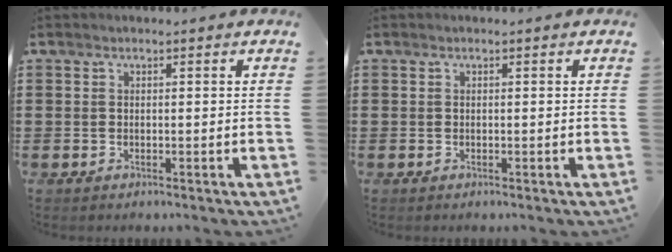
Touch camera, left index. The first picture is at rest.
{"total": 0.0}